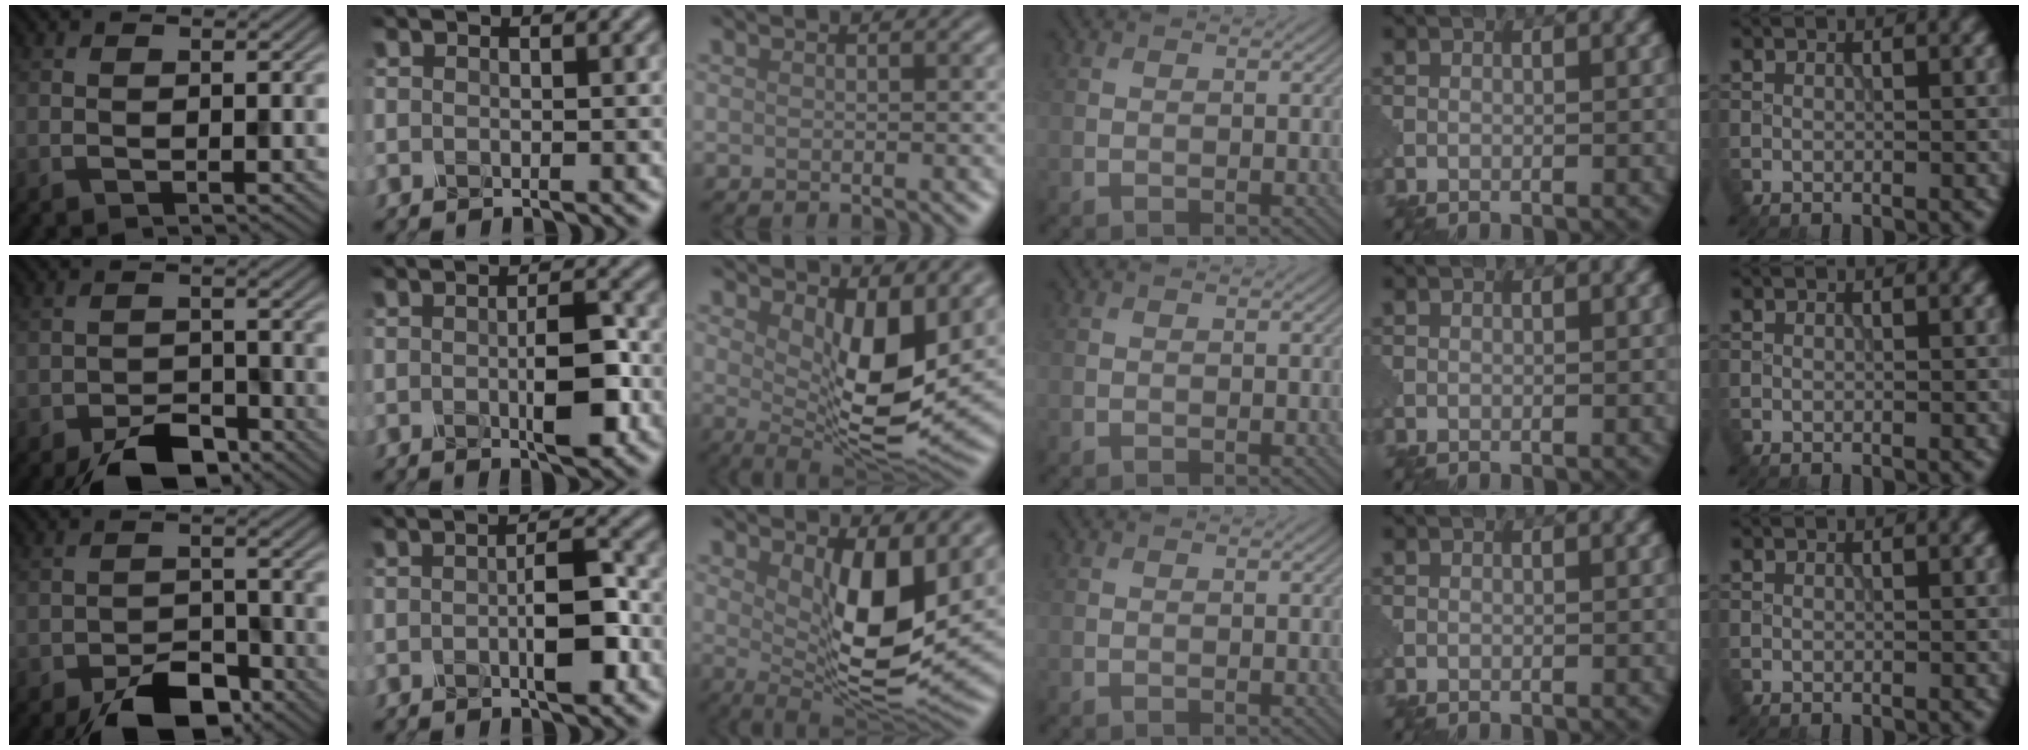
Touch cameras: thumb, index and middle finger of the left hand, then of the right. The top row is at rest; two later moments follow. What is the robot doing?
{"motion": "press", "object": "mechanical pencil"}